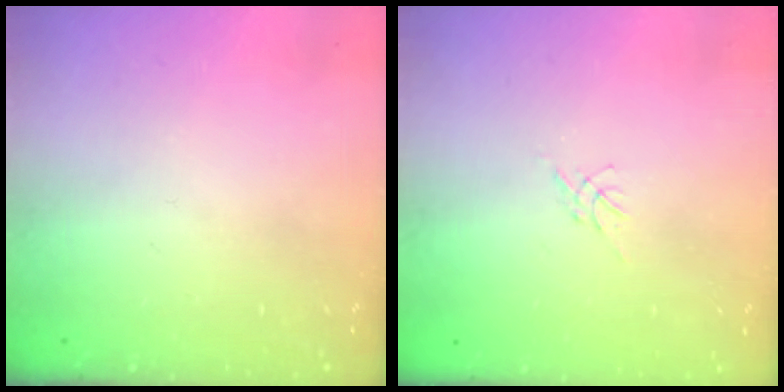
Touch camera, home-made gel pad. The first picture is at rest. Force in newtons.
{"total": 0.0}